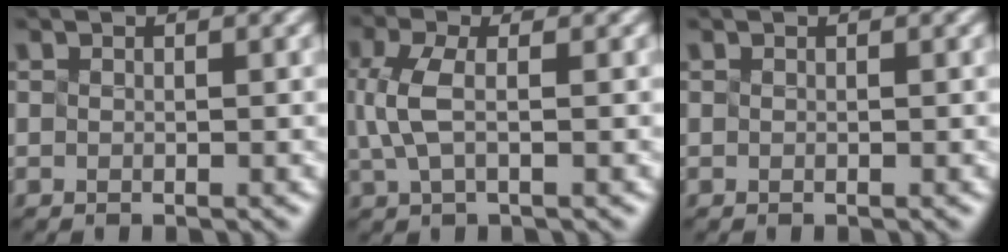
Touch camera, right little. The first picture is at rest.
{"total": 2.2, "force": [-0.5, 0.7, 2.0], "torque": [-0.061, 0.001, 0.000]}
{"total": 0.0}